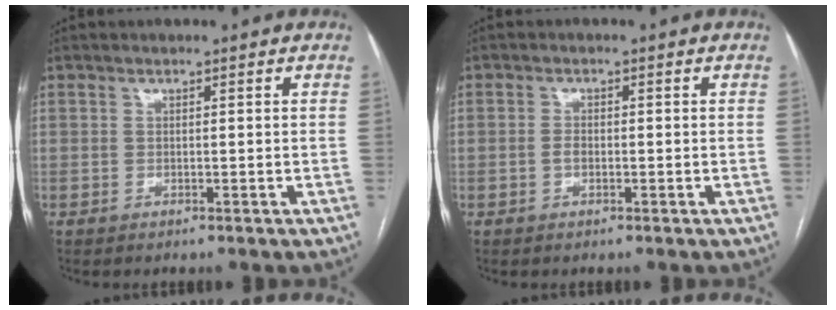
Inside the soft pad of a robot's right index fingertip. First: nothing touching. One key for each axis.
{"total": 1.5, "fx": -0.4, "fy": 0.8, "fz": 1.2, "tx": -0.024, "ty": 0.002, "tz": -0.006}